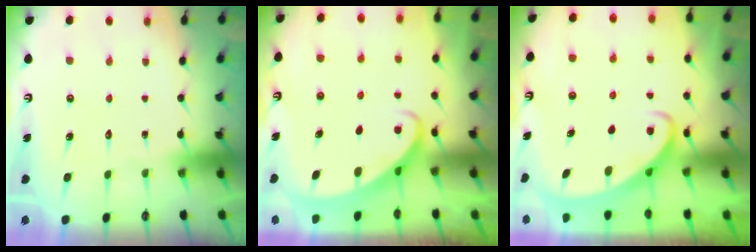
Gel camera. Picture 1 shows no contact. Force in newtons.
{"total": 2.3, "press": 2.3, "slide": 0.2}
{"total": 2.4, "press": 2.3, "slide": 0.3}